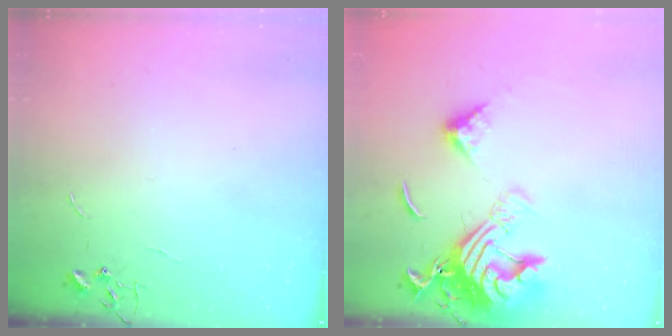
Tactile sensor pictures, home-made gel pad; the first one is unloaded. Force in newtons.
{"total": 18.0, "press": 17.9, "slide": 2.1}